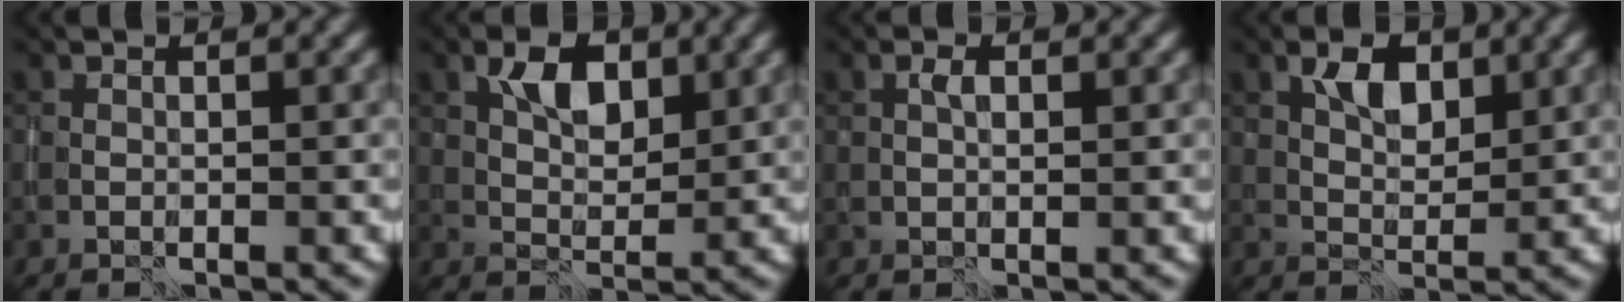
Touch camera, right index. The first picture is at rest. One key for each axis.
{"total": 3.7, "fx": 1.7, "fy": 2.0, "fz": 2.5, "tx": -0.043, "ty": 0.004, "tz": 0.030}
{"total": 1.2, "fx": 0.4, "fy": 0.6, "fz": 1.0, "tx": -0.021, "ty": 0.003, "tz": 0.009}
{"total": 3.1, "fx": 1.5, "fy": 1.7, "fz": 2.0, "tx": -0.034, "ty": 0.003, "tz": 0.028}